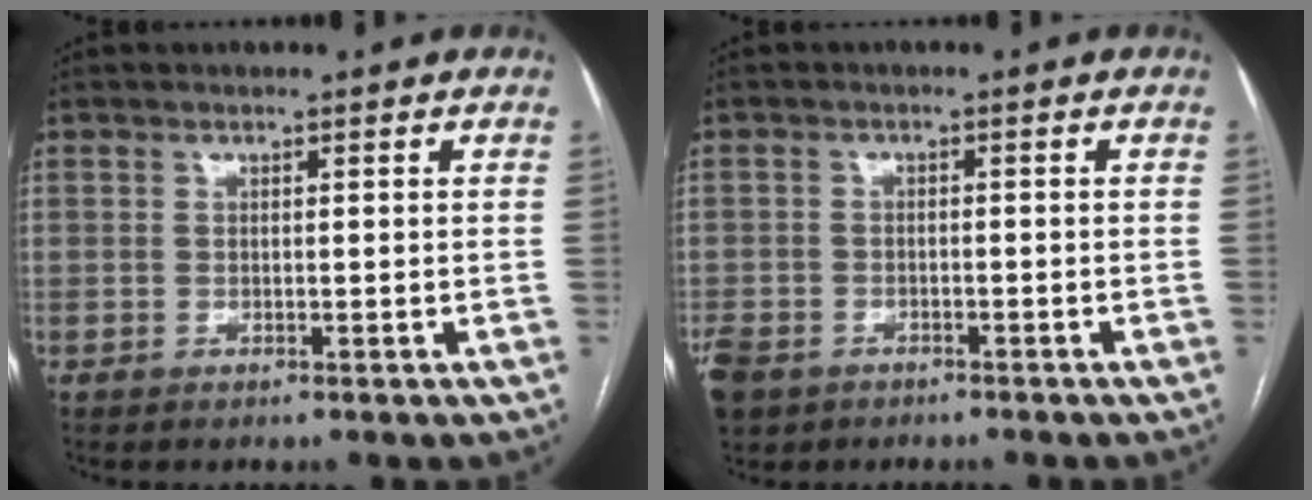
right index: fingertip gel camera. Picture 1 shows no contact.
{"total": 8.9, "force": [-5.7, 6.0, 3.5], "torque": [-0.097, -0.004, -0.087]}